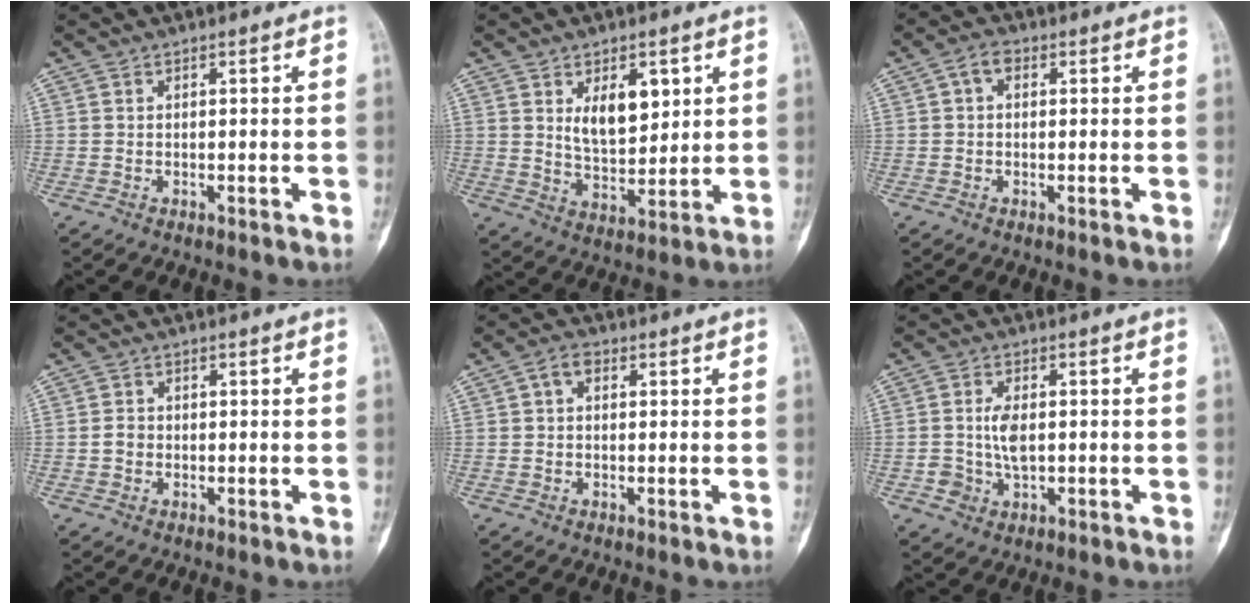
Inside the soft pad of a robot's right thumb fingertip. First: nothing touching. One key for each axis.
{"total": 9.0, "fx": 3.3, "fy": 4.9, "fz": 6.8, "tx": -0.081, "ty": -0.027, "tz": 0.062}
{"total": 3.1, "fx": 0.7, "fy": 2.2, "fz": 2.1, "tx": -0.026, "ty": 0.014, "tz": 0.009}
{"total": 1.7, "fx": -0.4, "fy": 1.5, "fz": 0.8, "tx": -0.010, "ty": 0.006, "tz": -0.009}
{"total": 2.8, "fx": 0.7, "fy": 1.9, "fz": 1.9, "tx": -0.023, "ty": 0.013, "tz": 0.009}
{"total": 5.0, "fx": -0.4, "fy": 3.1, "fz": 3.9, "tx": -0.065, "ty": 0.005, "tz": -0.006}